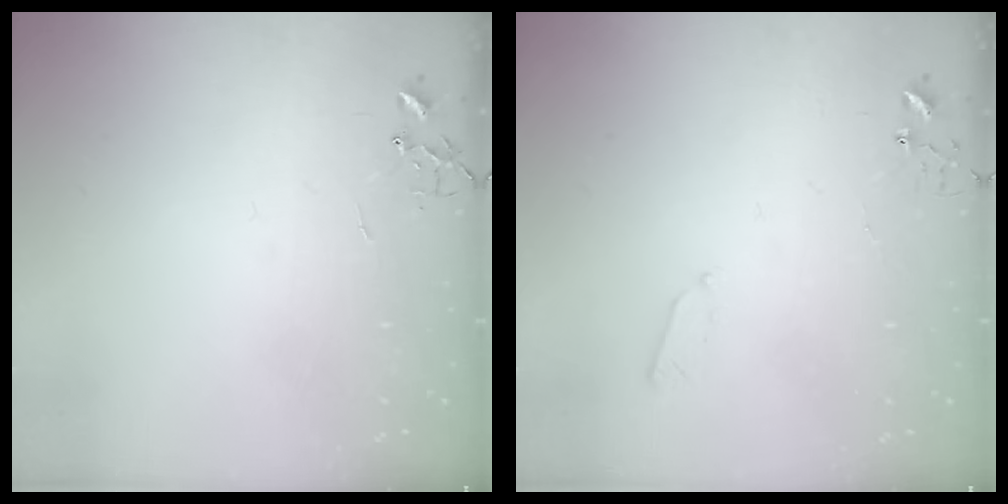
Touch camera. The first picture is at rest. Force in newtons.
{"total": 3.4, "press": 3.4, "slide": 0.5}